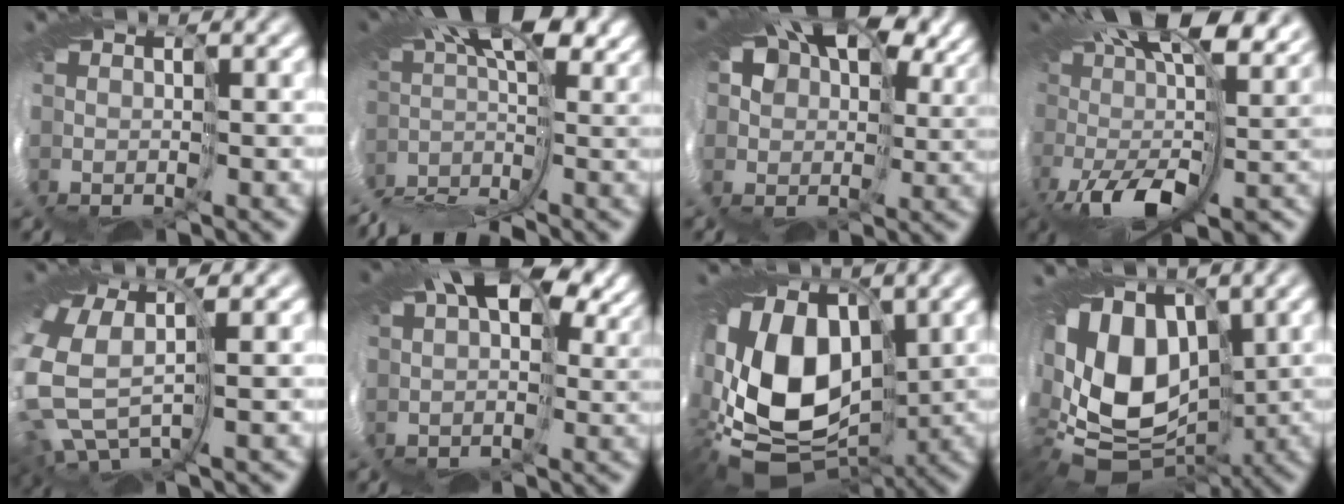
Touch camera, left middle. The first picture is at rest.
{"total": 6.9, "force": [-3.8, 1.9, 5.5], "torque": [-0.094, 0.009, -0.085]}
{"total": 14.3, "force": [5.7, 10.4, 8.0], "torque": [-0.180, 0.026, 0.100]}
{"total": 12.5, "force": [0.7, 5.8, 11.0], "torque": [-0.184, -0.008, 0.017]}
{"total": 7.2, "force": [-0.1, 4.8, 5.3], "torque": [-0.176, -0.023, 0.013]}
{"total": 12.4, "force": [5.6, 6.9, 8.6], "torque": [-0.135, 0.045, 0.086]}
{"total": 13.0, "force": [-1.0, 8.8, 9.5], "torque": [-0.194, -0.004, -0.026]}
{"total": 11.7, "force": [0.0, 8.7, 7.8], "torque": [-0.151, -0.012, 0.011]}